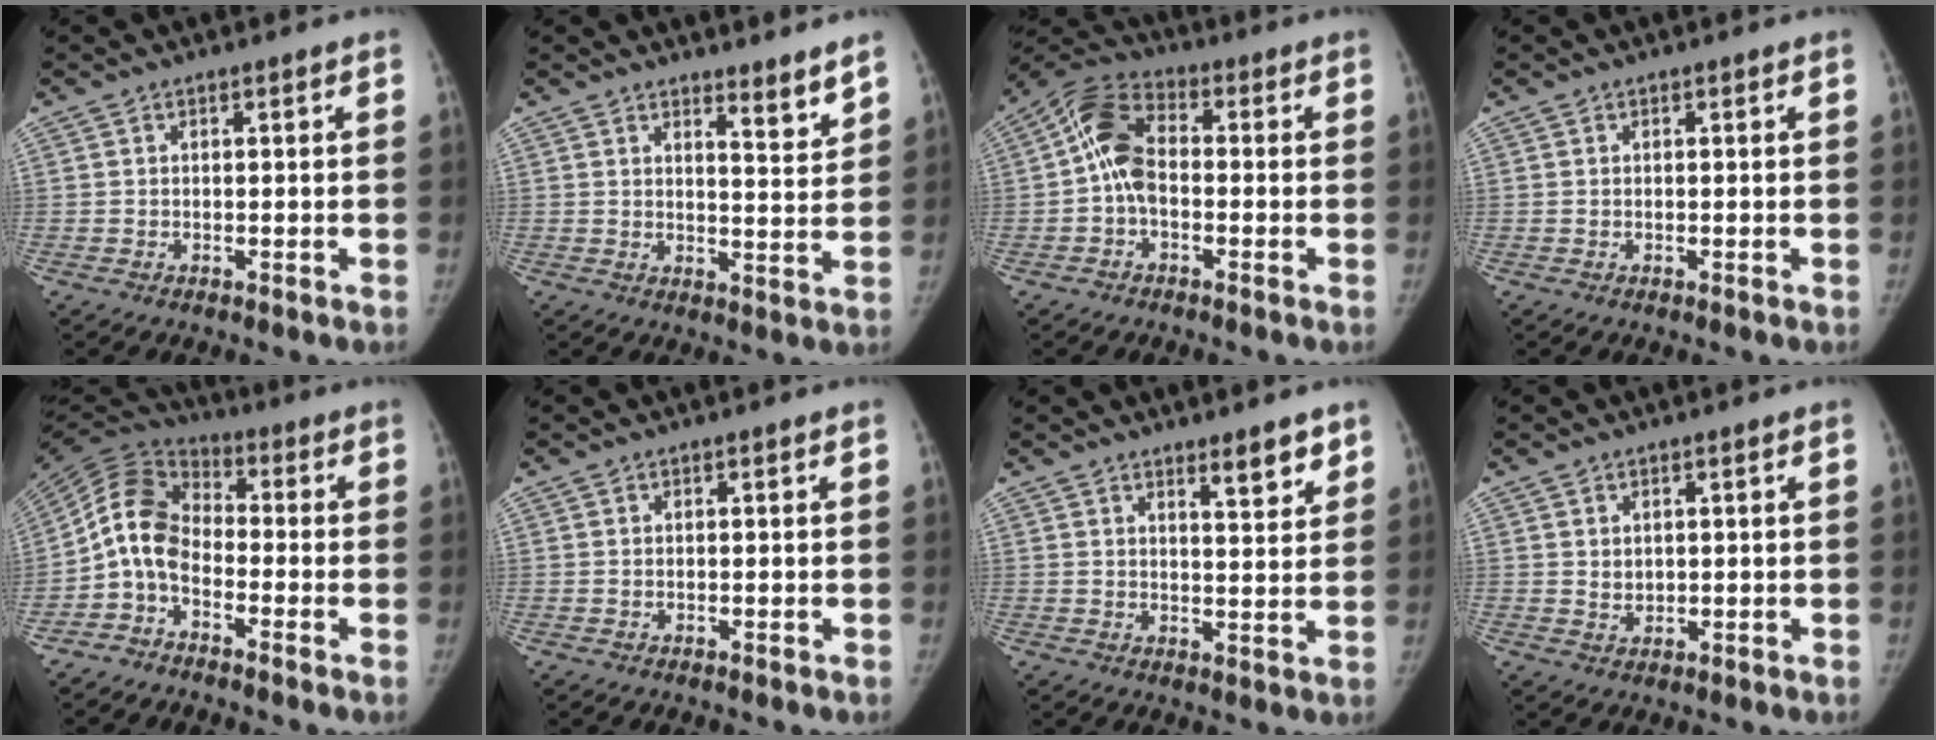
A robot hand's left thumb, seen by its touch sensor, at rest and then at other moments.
{"total": 4.8, "force": [4.0, 0.7, 2.4], "torque": [-0.023, -0.040, 0.058]}
{"total": 9.1, "force": [-0.7, 5.8, 7.0], "torque": [-0.126, 0.028, -0.029]}
{"total": 0.0}
{"total": 9.7, "force": [-2.9, 6.5, 6.6], "torque": [-0.125, 0.052, -0.075]}
{"total": 0.0}
{"total": 5.5, "force": [3.9, 1.4, 3.6], "torque": [-0.038, -0.030, 0.055]}
{"total": 2.0, "force": [0.6, 1.6, 1.1], "torque": [-0.011, -0.008, 0.018]}